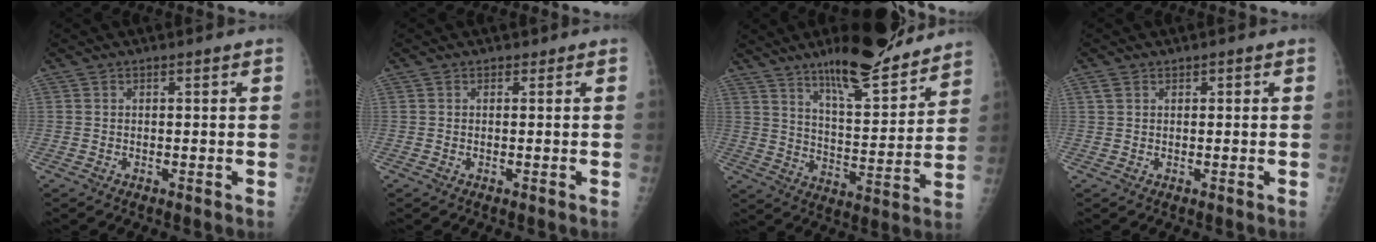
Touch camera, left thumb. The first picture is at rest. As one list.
[{"total": 0.0}, {"total": 17.9, "force": [13.8, 4.1, 10.6], "torque": [-0.124, -0.090, 0.223]}, {"total": 1.5, "force": [0.6, 1.1, 0.7], "torque": [-0.007, 0.002, 0.012]}]